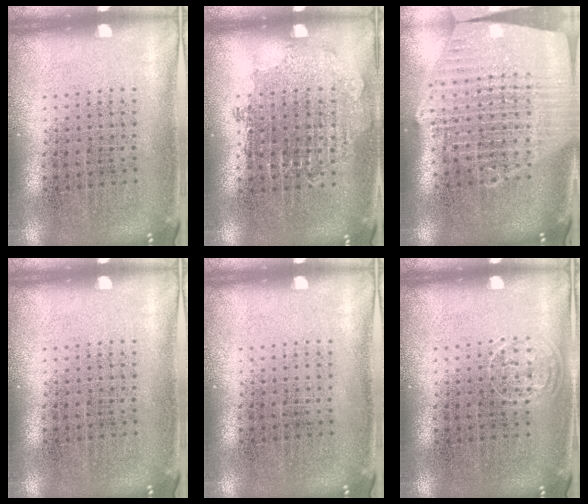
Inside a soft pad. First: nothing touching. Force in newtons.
{"total": 0.8, "press": 0.8, "slide": 0.1}
{"total": 2.6, "press": 2.2, "slide": 1.4}
{"total": 0.0}
{"total": 0.0}
{"total": 0.7, "press": 0.6, "slide": 0.4}